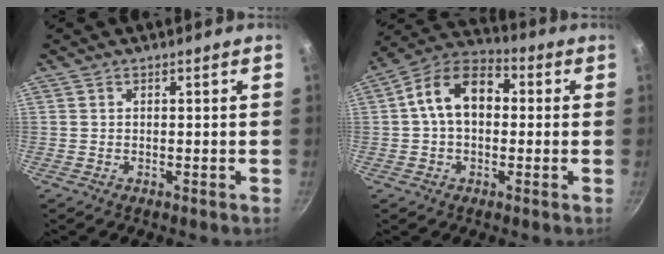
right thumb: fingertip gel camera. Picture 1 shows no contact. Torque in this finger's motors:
{"motor_torque": [-0.76, 1.15, 0.74, -0.47, 0.10]}